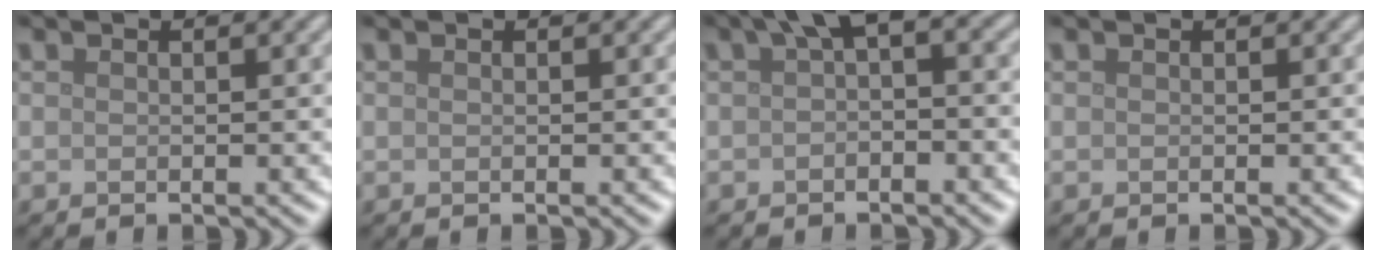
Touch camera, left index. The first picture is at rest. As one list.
[{"total": 0.0}, {"total": 2.7, "force": [0.4, 1.1, 2.5], "torque": [-0.035, 0.011, 0.000]}, {"total": 0.0}]